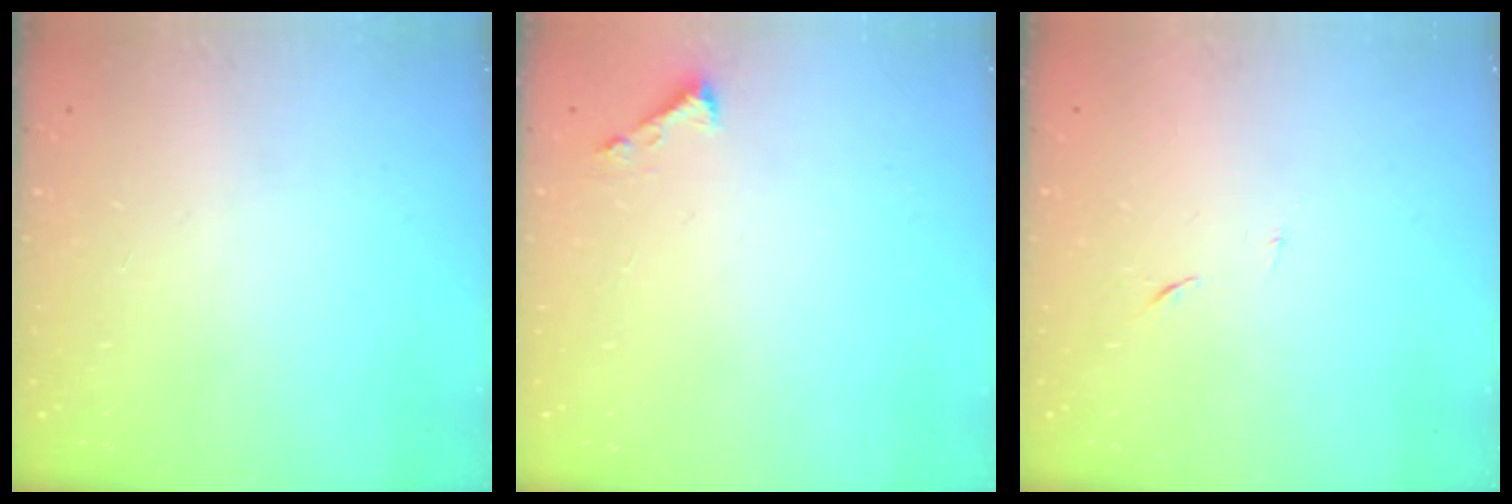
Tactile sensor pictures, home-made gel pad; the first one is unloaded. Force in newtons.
{"total": 1.6, "press": 1.6, "slide": 0.1}
{"total": 4.5, "press": 4.3, "slide": 1.0}